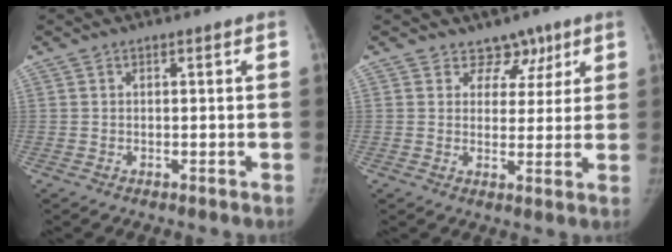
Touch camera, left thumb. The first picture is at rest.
{"total": 5.3, "force": [3.5, 4.0, 0.6], "torque": [0.036, -0.016, 0.050]}